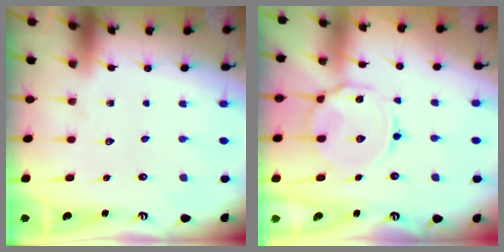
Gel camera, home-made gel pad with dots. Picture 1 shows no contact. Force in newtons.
{"total": 11.1, "press": 11.0, "slide": 1.0}